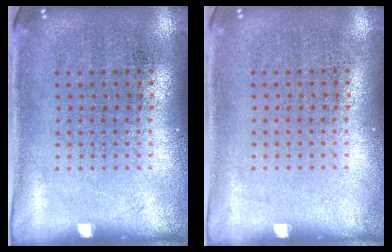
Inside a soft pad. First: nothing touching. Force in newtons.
{"total": 0.0}